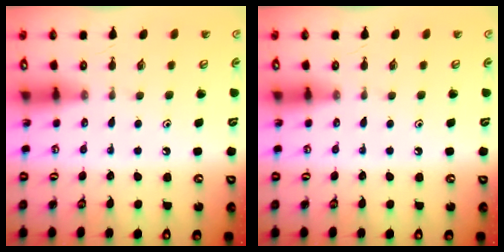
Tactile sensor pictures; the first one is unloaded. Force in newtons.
{"total": 0.0}